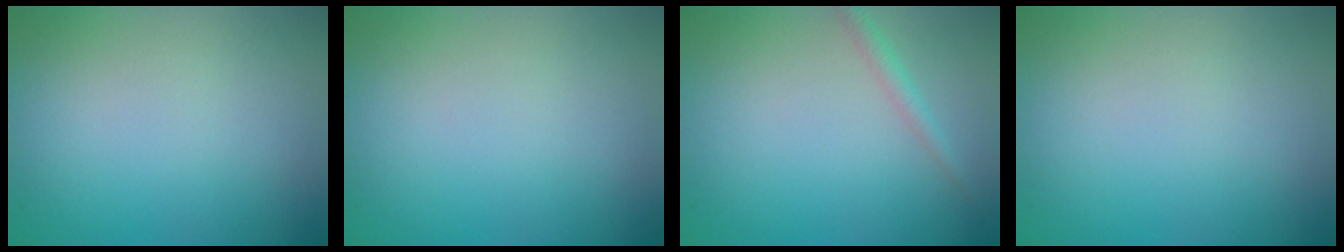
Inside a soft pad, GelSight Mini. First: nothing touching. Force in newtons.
{"total": 0.0}
{"total": 1.2, "press": 1.2, "slide": 0.0}
{"total": 0.0}